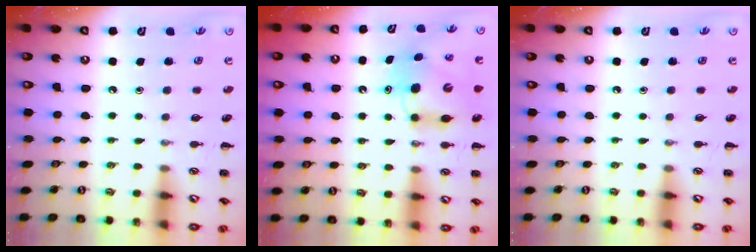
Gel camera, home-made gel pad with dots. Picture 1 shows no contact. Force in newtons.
{"total": 8.1, "press": 8.1, "slide": 0.9}
{"total": 0.0}